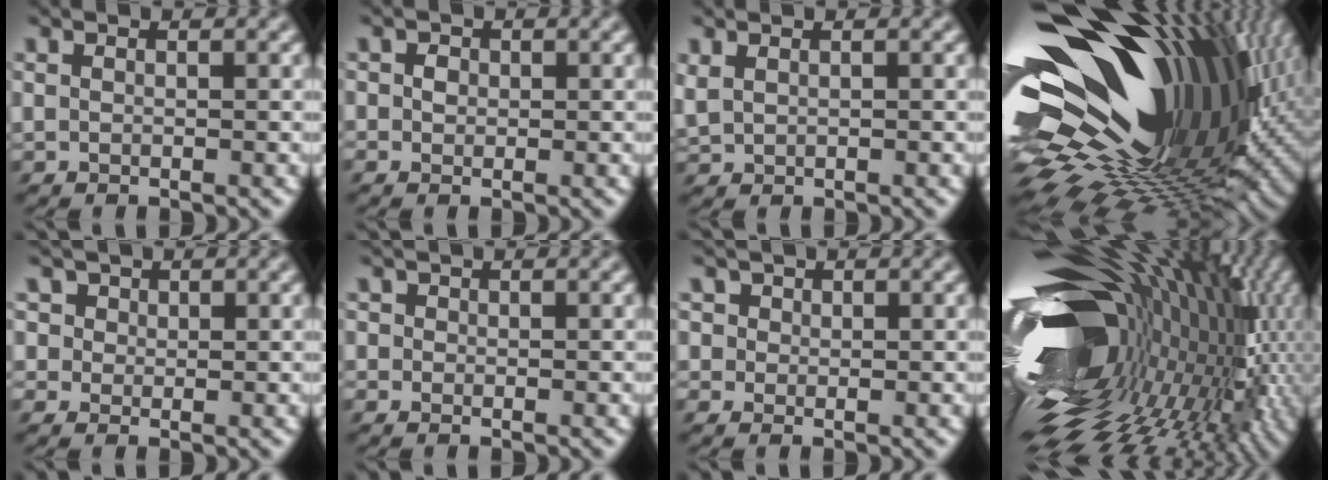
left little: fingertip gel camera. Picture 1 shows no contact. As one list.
[{"total": 2.2, "force": [0.5, 1.9, 1.1], "torque": [-0.018, 0.016, 0.000]}, {"total": 1.4, "force": [0.0, 0.8, 1.1], "torque": [-0.032, -0.001, 0.000]}, {"total": 18.9, "force": [2.8, 10.1, 15.7], "torque": [-0.274, -0.021, 0.045]}, {"total": 2.7, "force": [1.2, 2.3, 0.7], "torque": [-0.028, 0.008, 0.020]}, {"total": 0.6, "force": [0.1, 0.5, -0.3], "torque": [0.001, 0.001, 0.009]}, {"total": 2.0, "force": [0.8, 1.8, 0.5], "torque": [-0.025, 0.012, 0.020]}, {"total": 19.2, "force": [0.0, 9.4, 16.7], "torque": [-0.285, -0.025, -0.005]}]